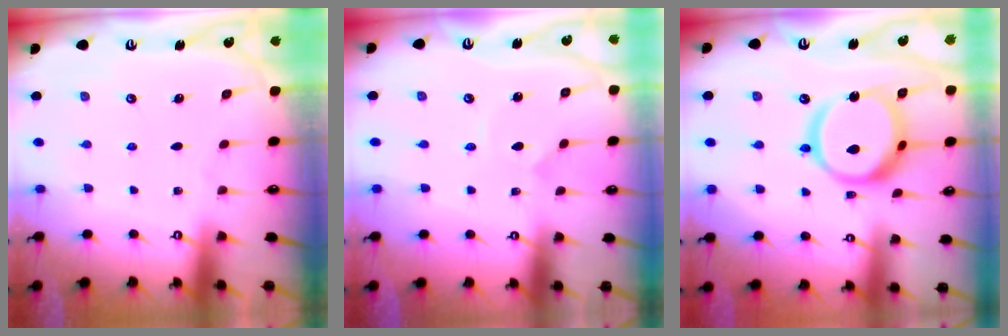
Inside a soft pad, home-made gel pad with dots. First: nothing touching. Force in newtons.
{"total": 2.5, "press": 2.5, "slide": 0.2}
{"total": 15.9, "press": 15.8, "slide": 1.7}